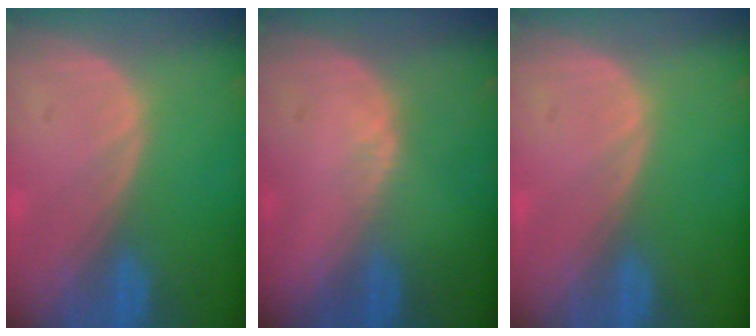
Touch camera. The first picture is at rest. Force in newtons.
{"total": 1.0, "press": 0.7, "slide": 0.6}
{"total": 0.0}